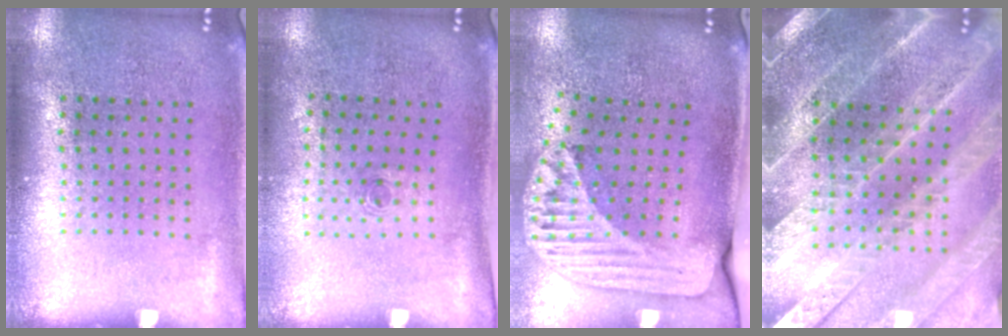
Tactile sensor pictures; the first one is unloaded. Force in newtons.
{"total": 0.7, "press": 0.3, "slide": 0.6}
{"total": 2.5, "press": 1.8, "slide": 1.7}
{"total": 2.8, "press": 2.8, "slide": 0.5}